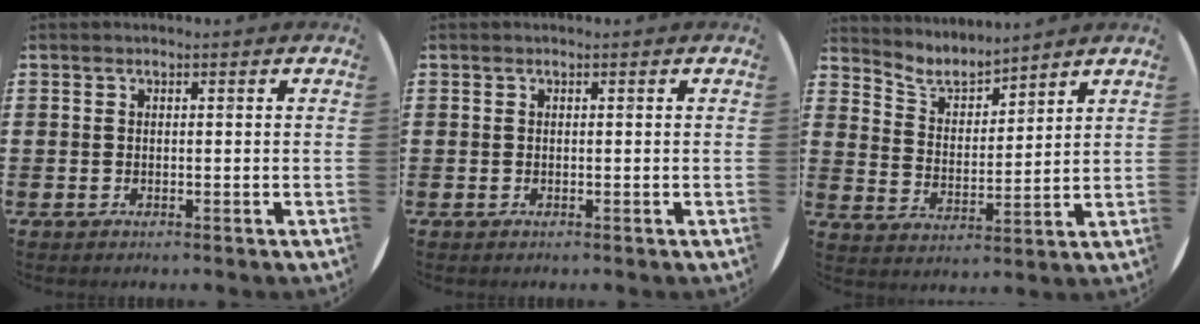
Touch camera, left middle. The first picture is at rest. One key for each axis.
{"total": 0.0}
{"total": 5.4, "fx": 5.2, "fy": 1.3, "fz": 0.9, "tx": -0.038, "ty": -0.027, "tz": 0.093}